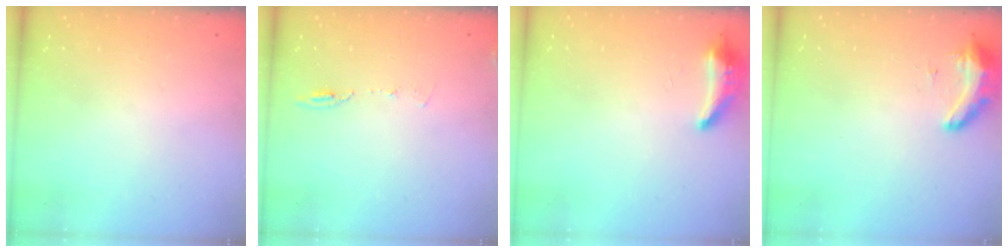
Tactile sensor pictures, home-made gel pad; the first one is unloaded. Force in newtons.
{"total": 6.4, "press": 6.2, "slide": 1.6}
{"total": 8.3, "press": 8.1, "slide": 1.8}
{"total": 8.5, "press": 8.3, "slide": 1.6}